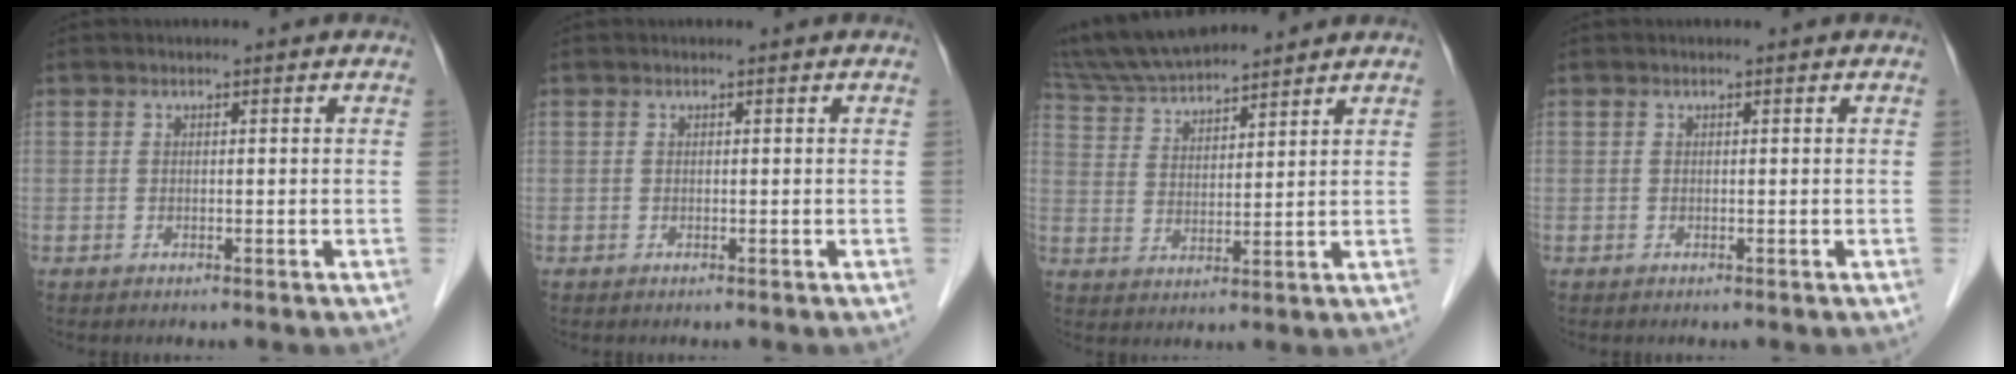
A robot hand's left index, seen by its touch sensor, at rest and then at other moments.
{"total": 0.0}
{"total": 12.4, "force": [11.4, 1.9, 4.4], "torque": [-0.089, 0.029, 0.214]}
{"total": 0.0}